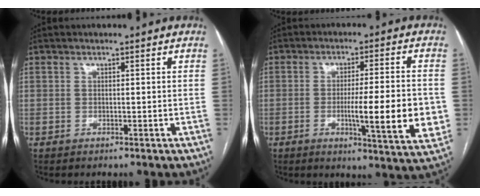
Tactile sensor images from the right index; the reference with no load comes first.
{"total": 12.7, "force": [-2.2, 0.8, 12.4], "torque": [-0.179, -0.014, -0.034]}